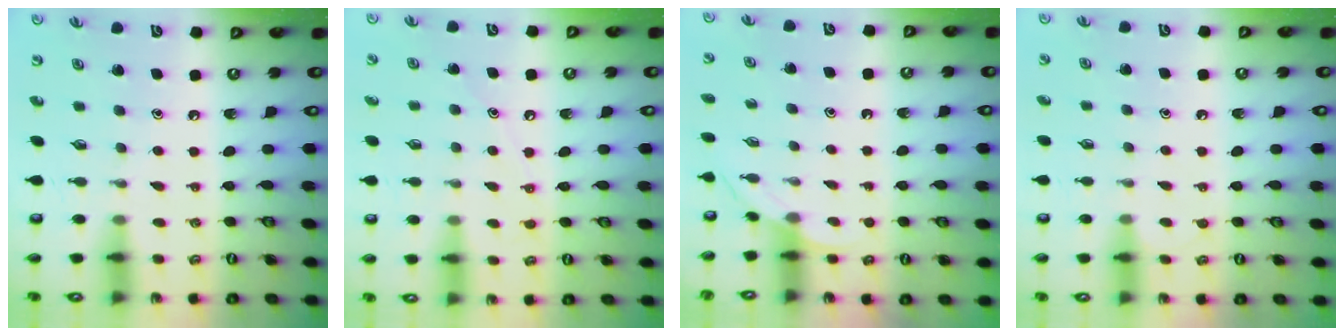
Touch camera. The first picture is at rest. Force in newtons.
{"total": 5.9, "press": 5.9, "slide": 0.4}
{"total": 3.1, "press": 3.1, "slide": 0.3}
{"total": 4.1, "press": 4.1, "slide": 0.4}